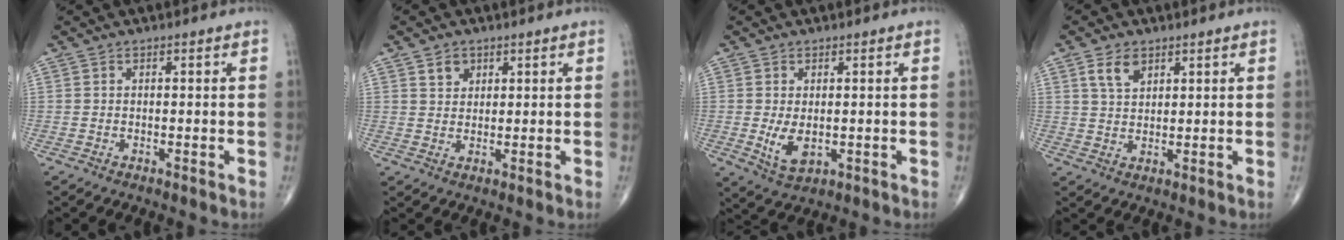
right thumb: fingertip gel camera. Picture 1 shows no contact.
{"total": 3.0, "force": [1.7, 2.3, 1.1], "torque": [-0.005, -0.011, 0.030]}
{"total": 5.0, "force": [-0.5, 2.8, 4.2], "torque": [-0.073, -0.013, 0.002]}
{"total": 4.6, "force": [2.4, 2.7, 2.8], "torque": [-0.041, -0.011, 0.049]}